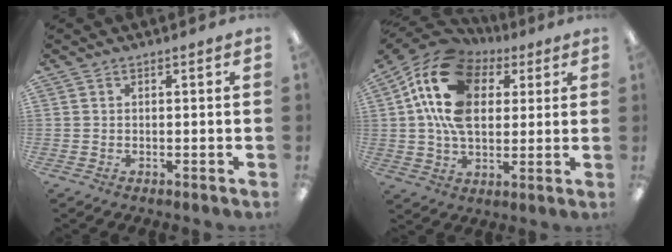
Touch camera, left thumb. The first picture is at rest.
{"total": 19.1, "force": [6.2, 13.2, 12.4], "torque": [-0.244, -0.007, 0.112]}